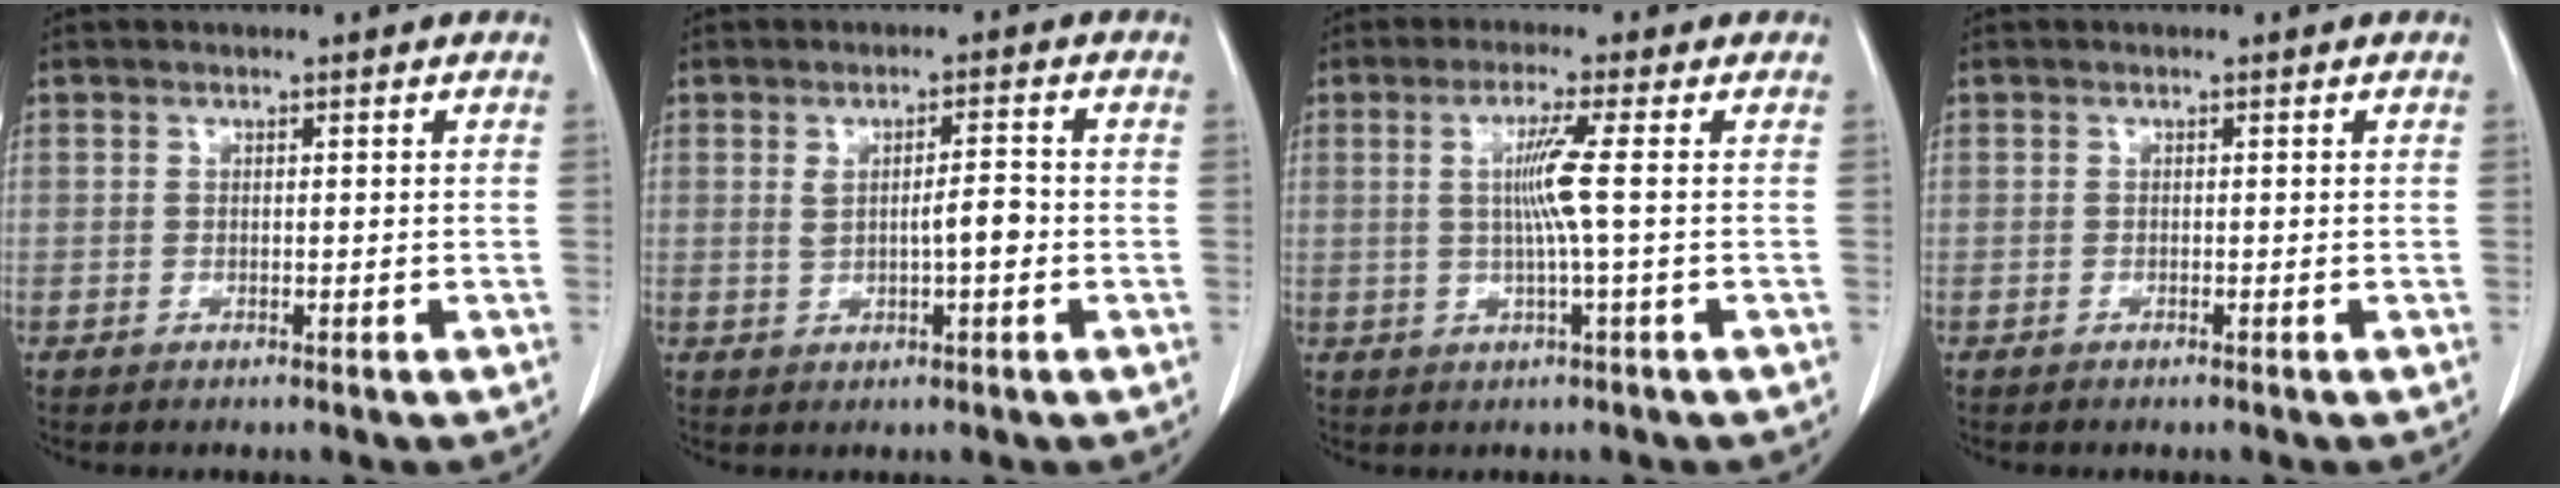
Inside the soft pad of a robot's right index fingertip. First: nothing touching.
{"total": 4.1, "force": [-0.2, 0.8, 4.0], "torque": [-0.069, 0.004, 0.001]}
{"total": 5.2, "force": [0.4, -1.2, 5.0], "torque": [-0.098, -0.002, 0.010]}
{"total": 0.0}